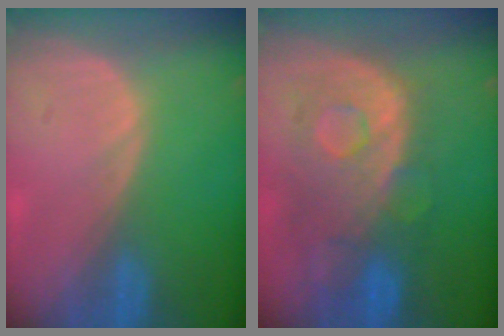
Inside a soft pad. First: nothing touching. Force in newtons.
{"total": 10.5, "press": 9.4, "slide": 4.7}